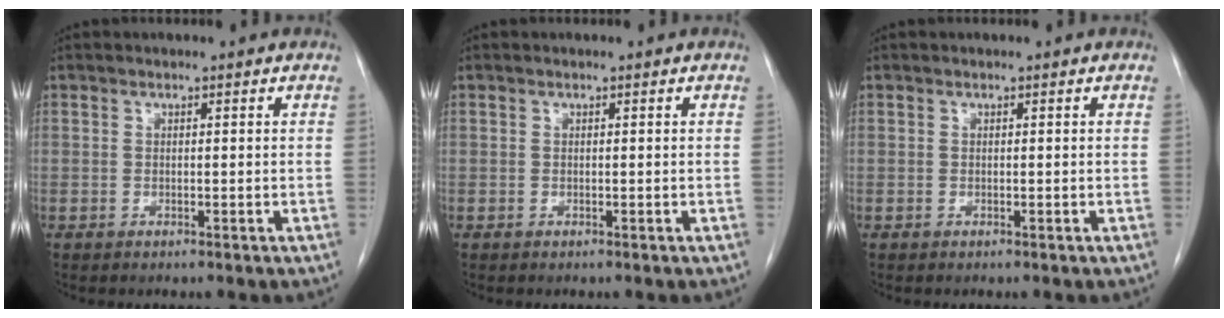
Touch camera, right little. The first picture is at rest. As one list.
[{"total": 0.0}, {"total": 0.0}]